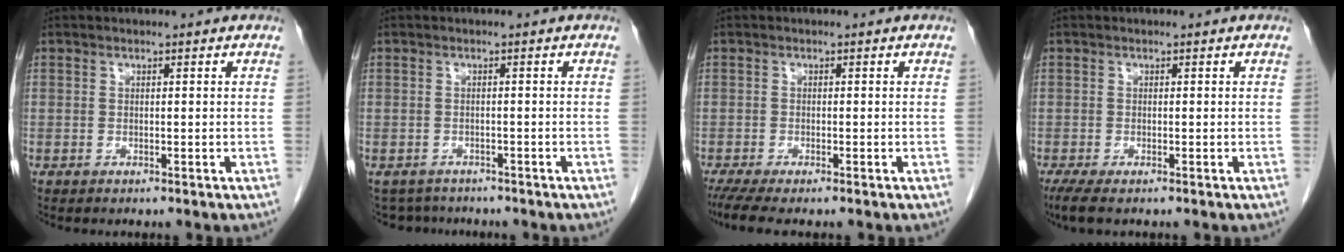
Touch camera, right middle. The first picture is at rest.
{"total": 4.5, "force": [-4.0, 2.0, 0.2], "torque": [0.002, -0.001, -0.057]}
{"total": 4.7, "force": [-3.6, 0.5, 2.9], "torque": [-0.049, -0.012, -0.061]}
{"total": 2.8, "force": [-1.9, 0.5, 1.9], "torque": [-0.037, -0.010, -0.032]}